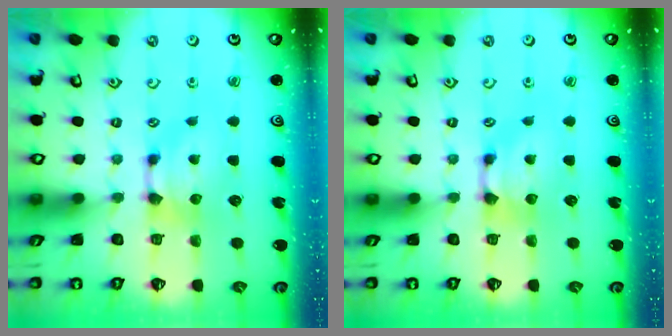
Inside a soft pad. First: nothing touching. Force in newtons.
{"total": 0.6, "press": 0.0, "slide": 0.6}